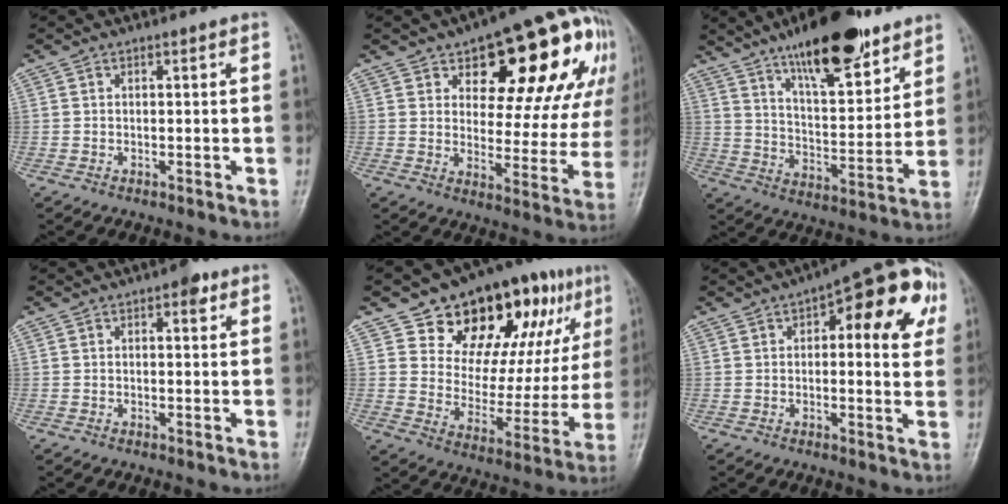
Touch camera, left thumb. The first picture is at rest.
{"total": 23.7, "force": [10.1, 10.6, 18.6], "torque": [-0.196, -0.007, 0.137]}
{"total": 18.6, "force": [12.8, 6.0, 12.1], "torque": [-0.155, -0.069, 0.209]}
{"total": 2.6, "force": [1.3, 1.3, 1.9], "torque": [-0.017, 0.000, 0.013]}
{"total": 23.4, "force": [12.4, 11.9, 15.8], "torque": [-0.172, -0.028, 0.194]}
{"total": 16.3, "force": [5.3, 6.7, 13.8], "torque": [-0.131, 0.015, 0.053]}